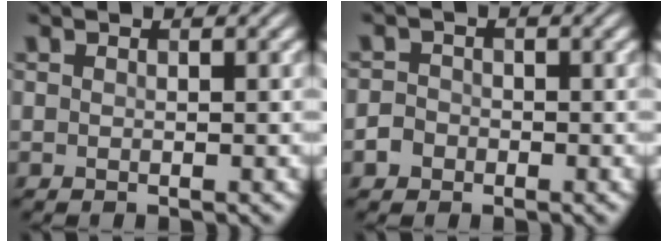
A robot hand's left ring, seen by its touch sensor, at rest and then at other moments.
{"total": 1.7, "force": [-1.3, 1.1, 0.2], "torque": [0.004, 0.008, -0.021]}